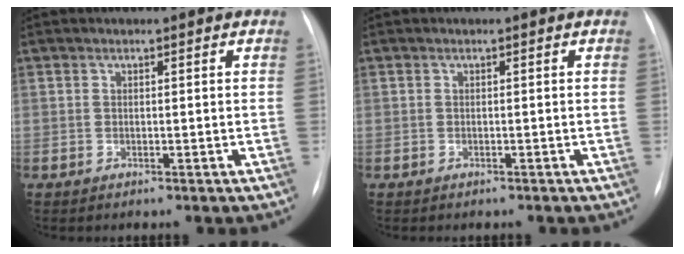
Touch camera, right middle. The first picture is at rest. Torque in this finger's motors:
{"motor_torque": [0.25, -0.54, -0.03, -0.02]}